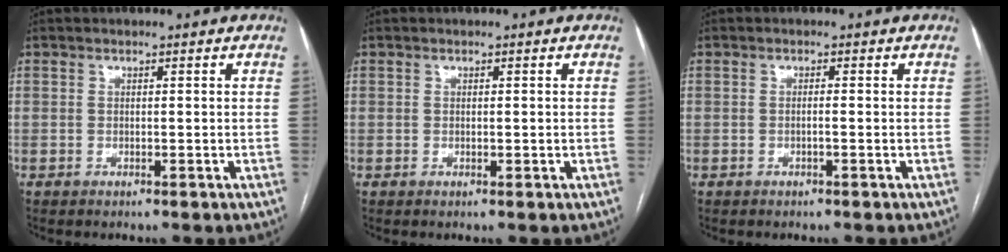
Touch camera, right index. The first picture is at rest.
{"total": 0.7, "force": [0.1, 0.2, 0.6], "torque": [-0.013, -0.002, 0.003]}
{"total": 0.9, "force": [-0.2, -0.1, 0.9], "torque": [-0.016, 0.000, -0.003]}